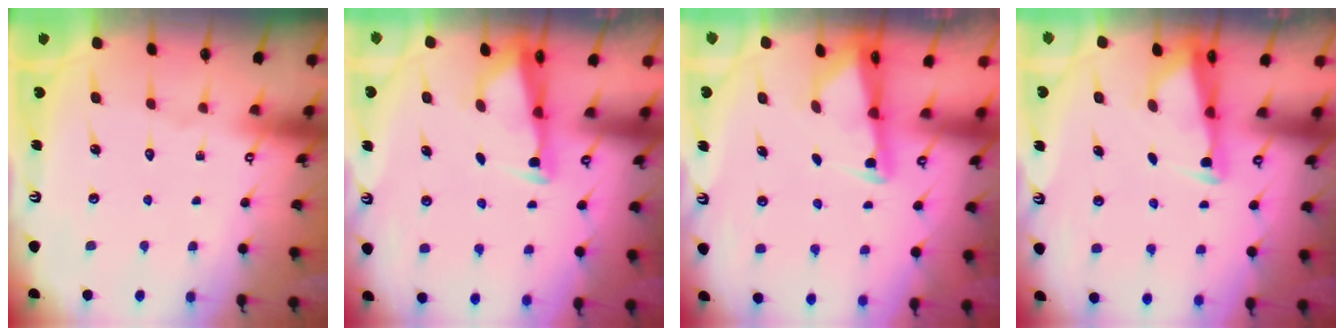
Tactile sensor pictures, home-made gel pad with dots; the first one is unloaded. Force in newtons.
{"total": 3.0, "press": 2.9, "slide": 0.8}
{"total": 1.9, "press": 1.9, "slide": 0.3}
{"total": 2.9, "press": 2.8, "slide": 0.7}